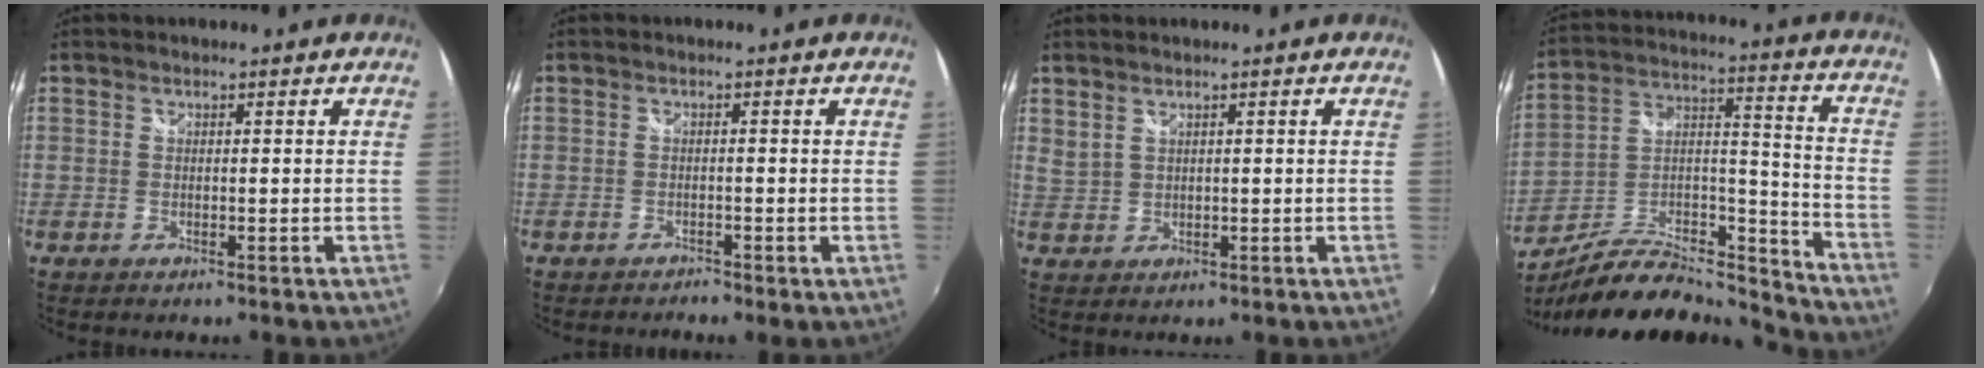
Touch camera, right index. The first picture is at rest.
{"total": 1.0, "force": [-1.0, 0.3, 0.1], "torque": [-0.005, -0.005, -0.017]}
{"total": 1.9, "force": [1.5, 0.6, 0.9], "torque": [-0.016, 0.000, 0.032]}
{"total": 18.6, "force": [-15.6, 5.2, 8.6], "torque": [-0.155, 0.012, -0.254]}